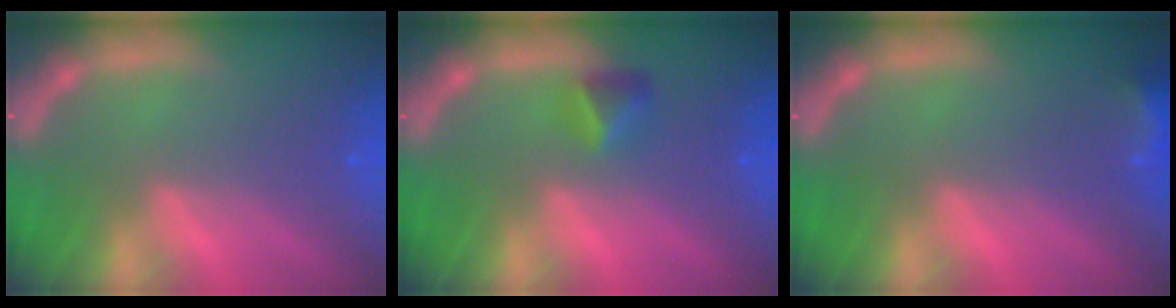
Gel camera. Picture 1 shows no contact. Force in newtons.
{"total": 1.9}
{"total": 3.0}